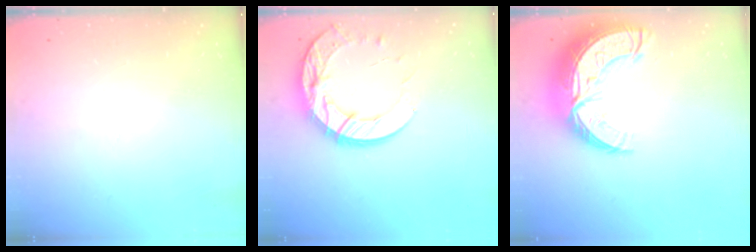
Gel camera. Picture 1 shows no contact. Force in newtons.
{"total": 15.5, "press": 15.4, "slide": 1.2}
{"total": 17.2, "press": 17.1, "slide": 1.4}